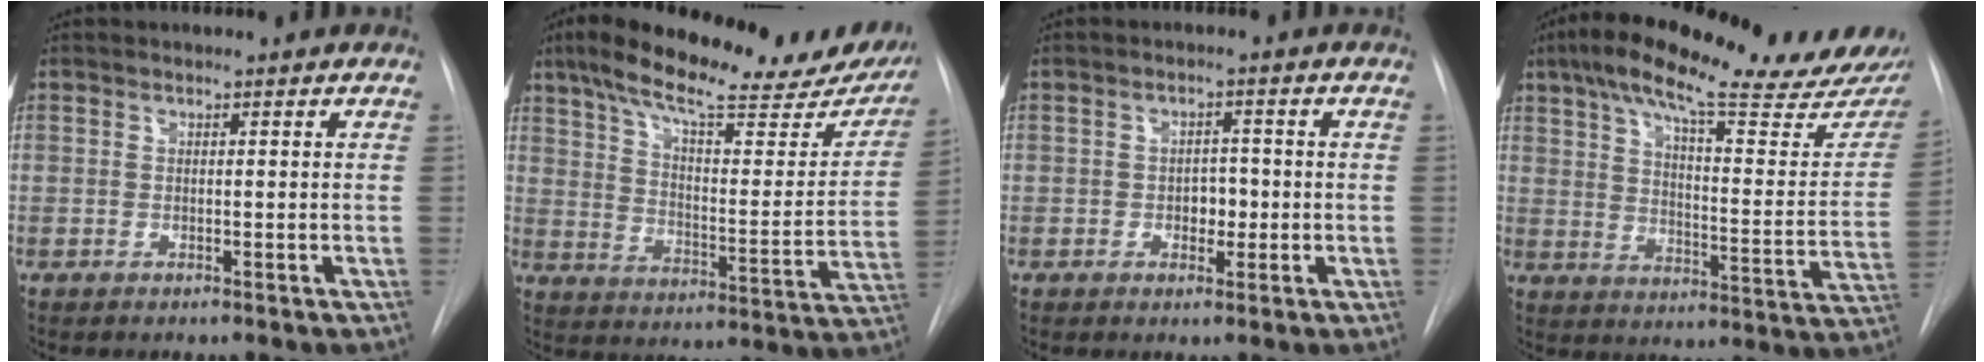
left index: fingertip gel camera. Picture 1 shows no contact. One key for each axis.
{"total": 27.9, "fx": 21.8, "fy": 6.6, "fz": 16.1, "tx": -0.244, "ty": -0.007, "tz": 0.287}
{"total": 2.8, "fx": -0.5, "fy": 1.9, "fz": 2.0, "tx": -0.023, "ty": 0.005, "tz": -0.006}
{"total": 26.8, "fx": 21.5, "fy": 3.5, "fz": 15.7, "tx": -0.237, "ty": -0.020, "tz": 0.287}